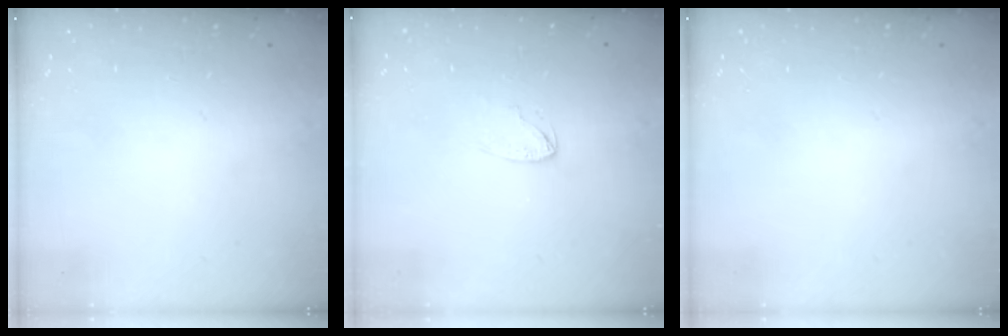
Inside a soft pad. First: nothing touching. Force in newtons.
{"total": 2.6, "press": 2.6, "slide": 0.2}
{"total": 0.0}